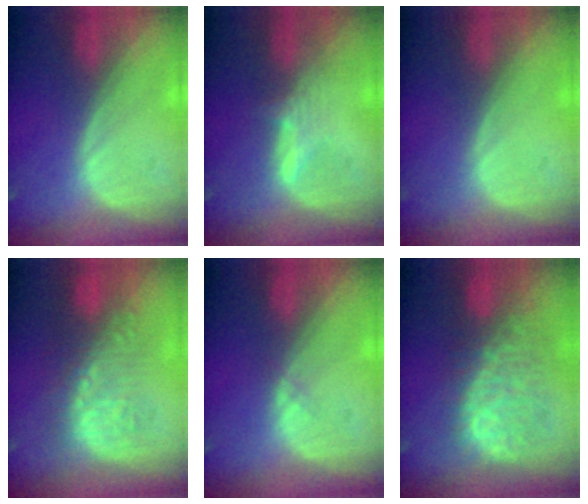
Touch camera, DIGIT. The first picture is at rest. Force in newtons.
{"total": 2.6, "press": 2.5, "slide": 0.3}
{"total": 0.0}
{"total": 9.3, "press": 8.7, "slide": 3.4}
{"total": 0.6, "press": 0.5, "slide": 0.2}
{"total": 10.4, "press": 9.4, "slide": 4.6}